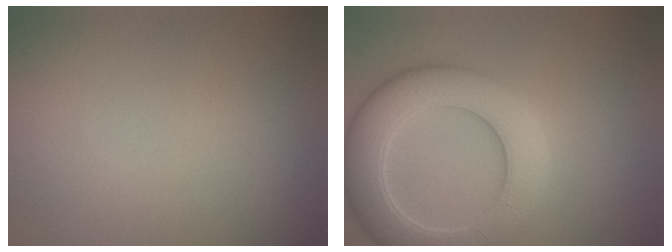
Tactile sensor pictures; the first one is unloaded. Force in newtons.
{"total": 7.9, "press": 7.9, "slide": 0.2}